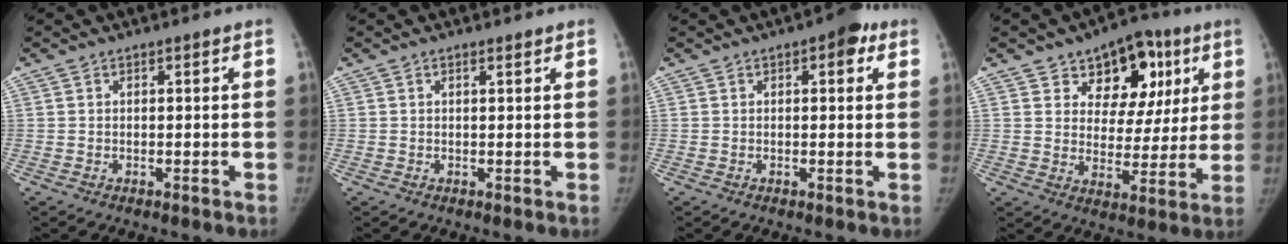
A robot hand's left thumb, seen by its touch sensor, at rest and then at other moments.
{"total": 0.8, "force": [0.6, 0.2, 0.5], "torque": [-0.009, -0.003, 0.012]}
{"total": 4.5, "force": [2.0, 2.0, 3.5], "torque": [-0.030, 0.000, 0.017]}
{"total": 14.4, "force": [6.9, 9.7, 8.0], "torque": [-0.050, -0.019, 0.102]}